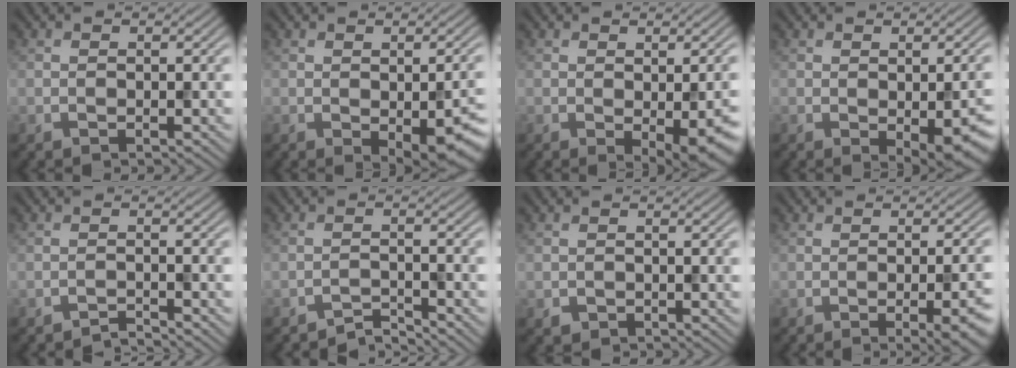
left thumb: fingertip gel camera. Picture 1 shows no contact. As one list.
[{"total": 7.5, "force": [-2.2, 3.1, 6.5], "torque": [-0.089, -0.022, -0.011]}, {"total": 6.2, "force": [-1.6, 1.8, 5.7], "torque": [-0.077, -0.015, -0.009]}, {"total": 6.7, "force": [-1.9, 2.4, 5.9], "torque": [-0.078, -0.019, -0.009]}, {"total": 1.5, "force": [-1.5, 0.1, 0.5], "torque": [-0.001, 0.005, -0.035]}, {"total": 2.5, "force": [-2.4, 0.1, 0.6], "torque": [-0.003, 0.005, -0.052]}, {"total": 0.8, "force": [-0.3, 0.7, 0.2], "torque": [-0.003, -0.006, -0.007]}, {"total": 7.5, "force": [-2.4, 2.4, 6.7], "torque": [-0.079, -0.009, -0.021]}]